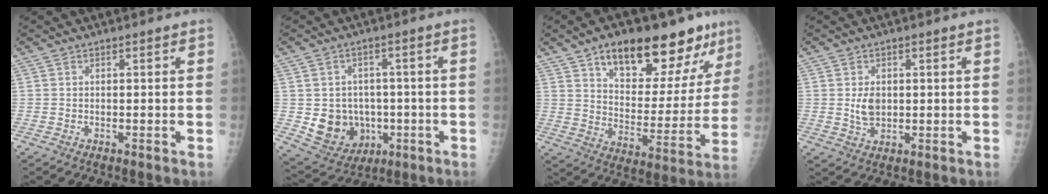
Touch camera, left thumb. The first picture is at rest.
{"total": 11.0, "force": [-1.5, 9.5, 5.2], "torque": [-0.051, 0.003, -0.002]}
{"total": 22.6, "force": [13.7, 10.0, 14.9], "torque": [-0.167, -0.045, 0.210]}
{"total": 4.2, "force": [0.5, 3.0, 2.9], "torque": [-0.040, -0.006, 0.014]}